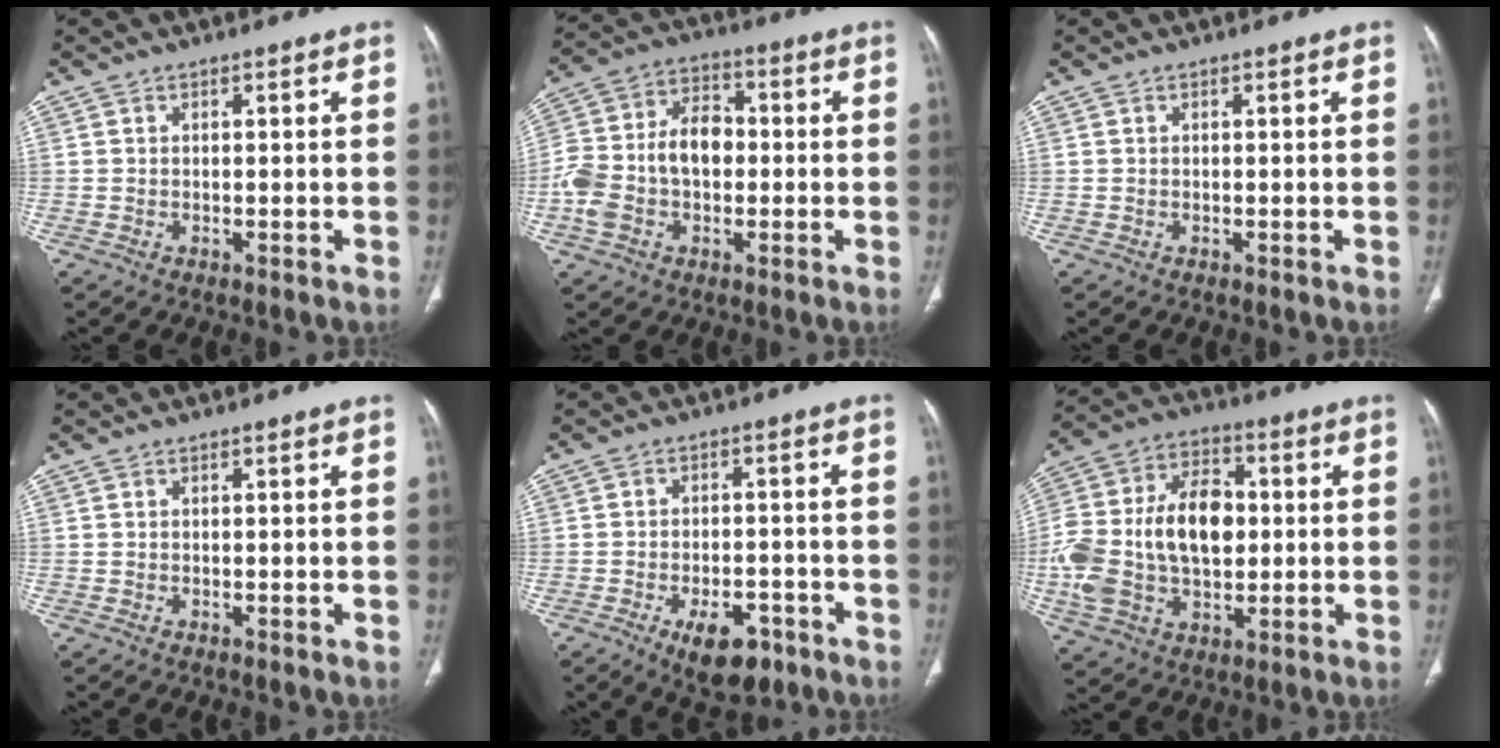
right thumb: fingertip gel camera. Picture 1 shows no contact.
{"total": 14.1, "force": [-1.5, 9.5, 10.2], "torque": [-0.199, 0.042, -0.033]}
{"total": 0.0}
{"total": 0.0}
{"total": 9.0, "force": [-4.9, 4.6, 5.9], "torque": [-0.075, 0.018, -0.067]}
{"total": 21.6, "force": [-0.2, 13.9, 16.5], "torque": [-0.330, 0.021, 0.002]}